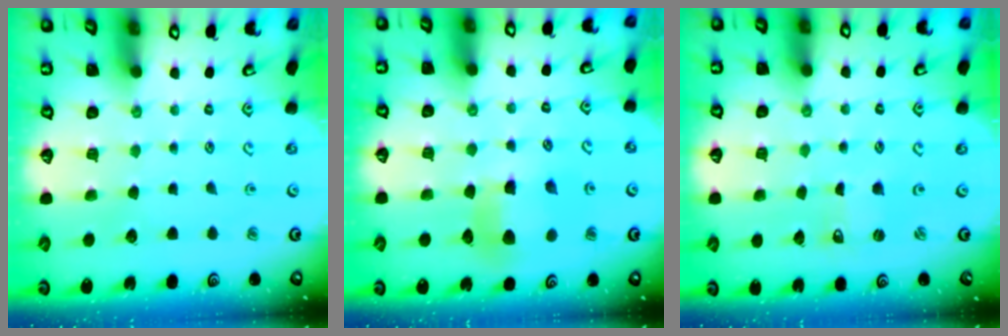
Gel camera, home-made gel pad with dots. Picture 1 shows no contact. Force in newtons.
{"total": 7.8, "press": 7.8, "slide": 0.4}
{"total": 0.0}